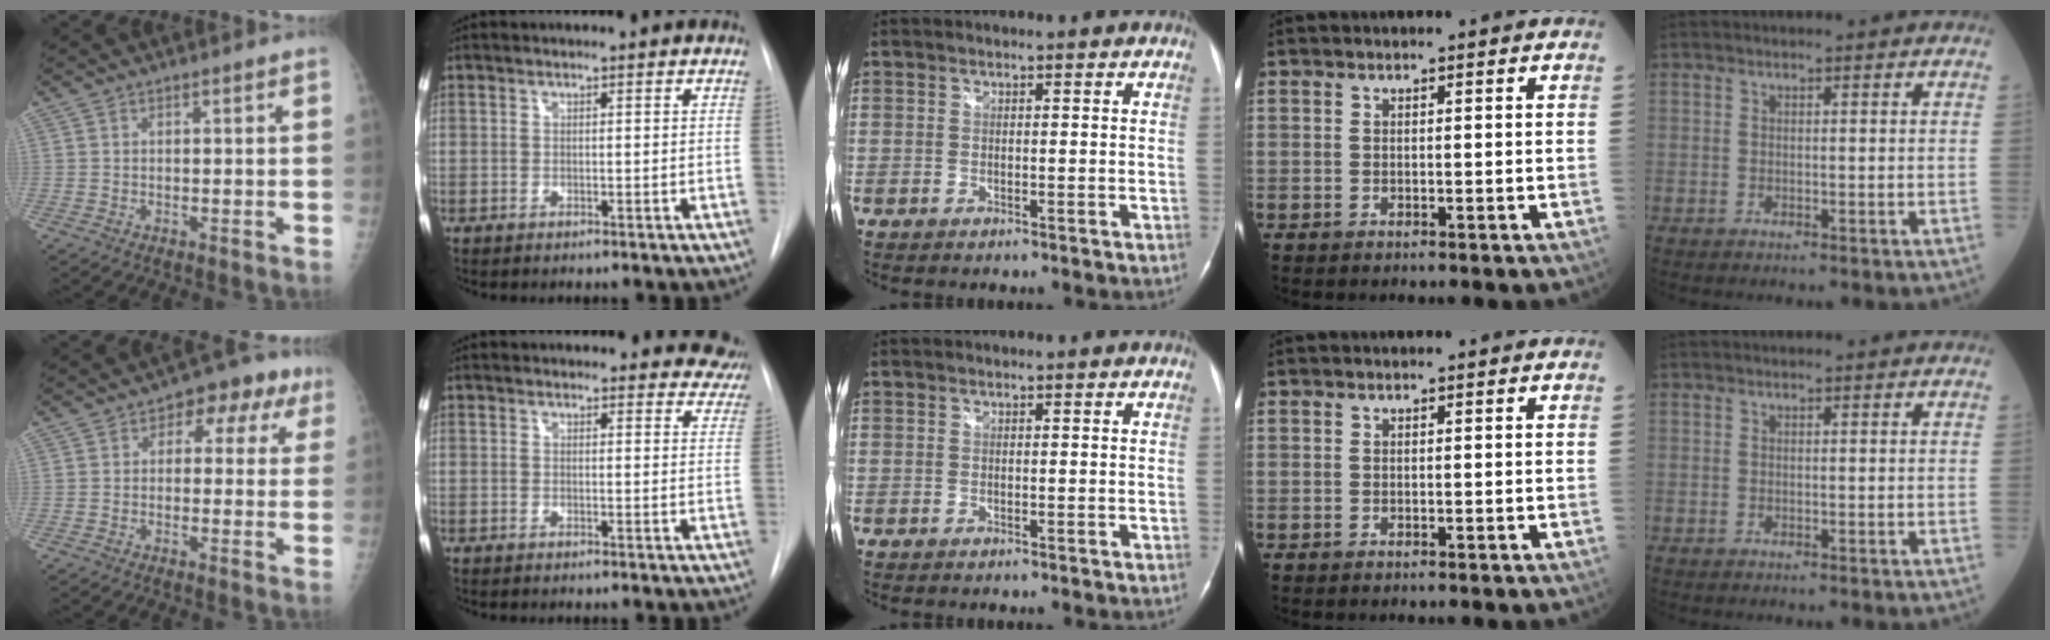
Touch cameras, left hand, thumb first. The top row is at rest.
{"thumb": {"total": 7.6, "force": [2.5, 5.1, 5.1], "torque": [-0.013, 0.015, 0.018]}, "index": {"total": 9.0, "force": [8.4, 3.4, 0.1], "torque": [0.054, -0.023, 0.047]}}